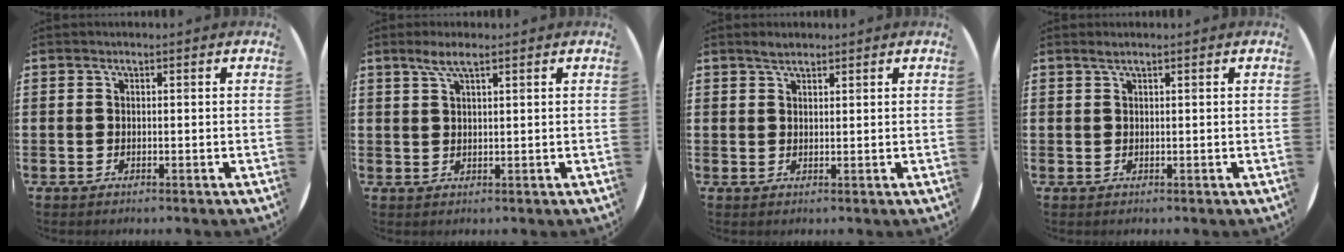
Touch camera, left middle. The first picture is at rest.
{"total": 3.0, "force": [2.0, 0.5, 2.2], "torque": [-0.047, 0.005, 0.034]}
{"total": 1.6, "force": [1.4, 0.5, 0.6], "torque": [-0.013, 0.004, 0.026]}
{"total": 0.7, "force": [0.5, 0.0, 0.5], "torque": [-0.009, 0.002, 0.009]}